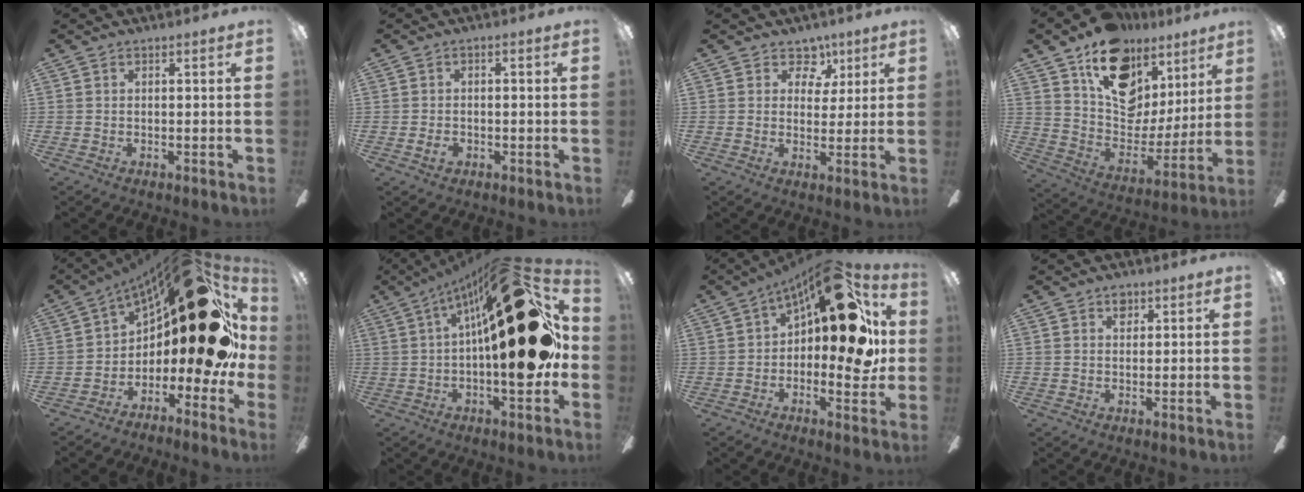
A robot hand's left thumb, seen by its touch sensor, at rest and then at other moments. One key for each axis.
{"total": 2.3, "fx": -0.8, "fy": 1.4, "fz": 1.6, "tx": -0.027, "ty": 0.006, "tz": -0.014}
{"total": 6.8, "fx": 3.7, "fy": 5.2, "fz": 2.4, "tx": -0.016, "ty": -0.020, "tz": 0.063}
{"total": 16.8, "fx": 10.9, "fy": 10.4, "fz": 7.3, "tx": -0.114, "ty": -0.077, "tz": 0.198}
{"total": 23.9, "fx": 8.3, "fy": 9.5, "fz": 20.3, "tx": -0.283, "ty": -0.064, "tz": 0.148}
{"total": 32.4, "fx": 7.4, "fy": 9.8, "fz": 30.0, "tx": -0.422, "ty": -0.069, "tz": 0.127}
{"total": 20.6, "fx": 7.2, "fy": 9.4, "fz": 16.8, "tx": -0.221, "ty": -0.032, "tz": 0.117}
{"total": 2.5, "fx": 1.4, "fy": 1.7, "fz": 1.2, "tx": 0.000, "ty": -0.006, "tz": 0.020}